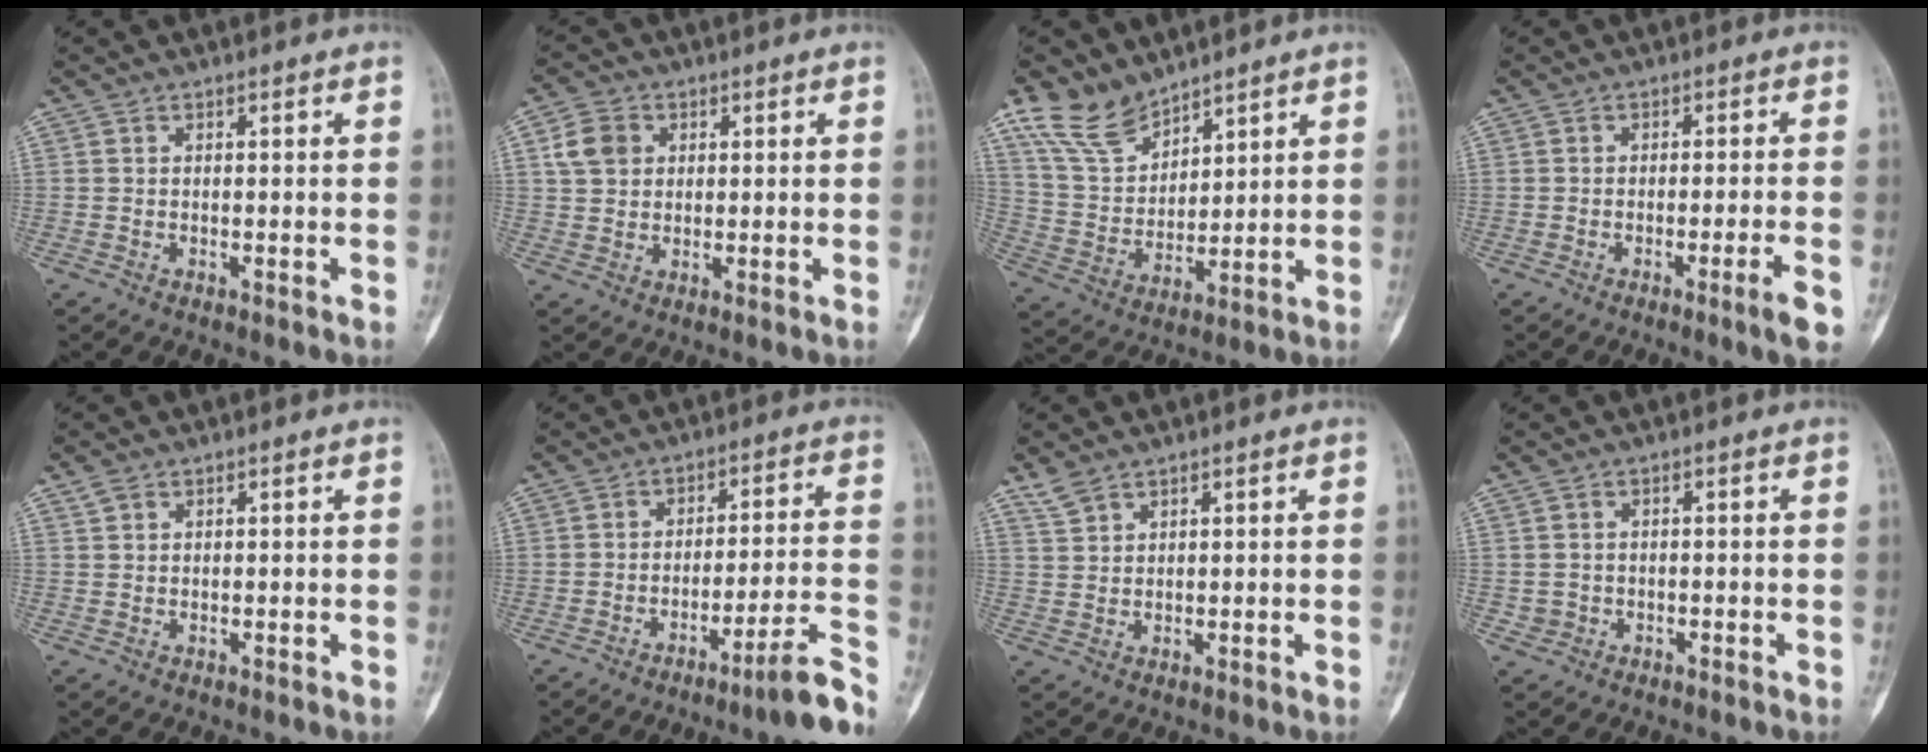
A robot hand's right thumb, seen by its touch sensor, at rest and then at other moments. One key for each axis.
{"total": 5.8, "fx": 1.7, "fy": 4.7, "fz": 2.9, "tx": -0.040, "ty": 0.003, "tz": 0.030}
{"total": 10.6, "fx": 8.5, "fy": 5.0, "fz": 3.6, "tx": -0.063, "ty": -0.042, "tz": 0.186}
{"total": 4.6, "fx": -2.2, "fy": -0.1, "fz": 4.1, "tx": -0.060, "ty": 0.001, "tz": -0.035}
{"total": 1.4, "fx": 0.9, "fy": 0.9, "fz": 0.6, "tx": -0.009, "ty": 0.004, "tz": 0.019}
{"total": 9.8, "fx": -7.1, "fy": 0.0, "fz": 6.7, "tx": -0.086, "ty": 0.058, "tz": -0.104}
{"total": 2.9, "fx": 2.4, "fy": 1.3, "fz": 1.2, "tx": -0.021, "ty": -0.002, "tz": 0.054}
{"total": 1.5, "fx": -0.4, "fy": 1.4, "fz": 0.1, "tx": 0.003, "ty": 0.007, "tz": -0.006}